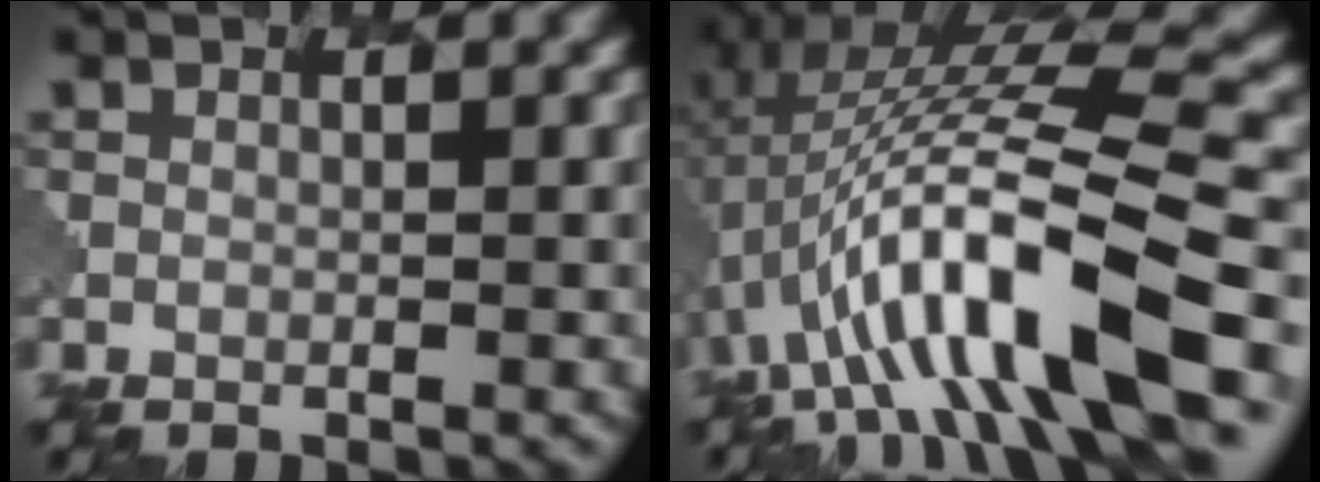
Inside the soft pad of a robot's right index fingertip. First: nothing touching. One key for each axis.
{"total": 12.8, "fx": -2.2, "fy": 3.6, "fz": 12.0, "tx": -0.209, "ty": 0.020, "tz": -0.034}